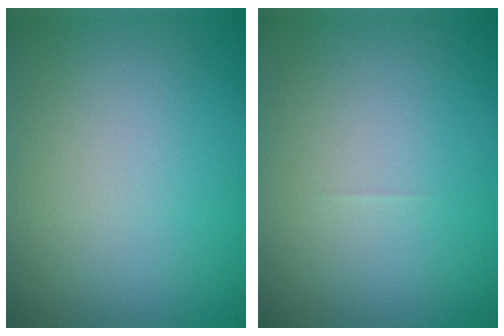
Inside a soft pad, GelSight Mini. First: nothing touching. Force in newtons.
{"total": 0.0}